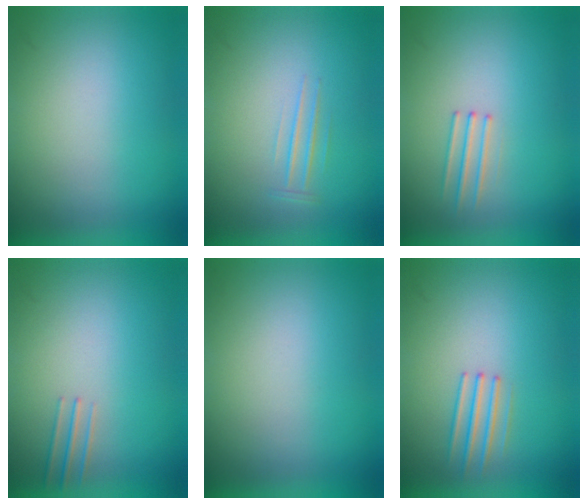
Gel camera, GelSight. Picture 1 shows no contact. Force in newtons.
{"total": 1.1}
{"total": 1.2}
{"total": 1.0}
{"total": 0.0}
{"total": 1.7}